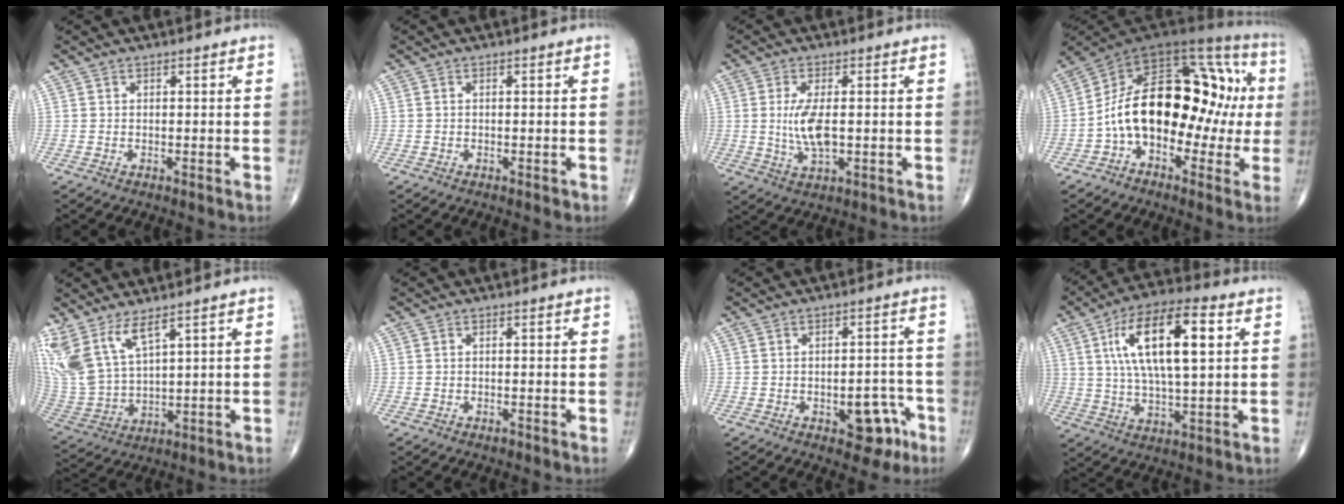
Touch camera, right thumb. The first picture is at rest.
{"total": 0.7, "force": [-0.2, 0.4, 0.5], "torque": [-0.008, 0.000, -0.004]}
{"total": 6.8, "force": [0.1, 2.7, 6.3], "torque": [-0.131, -0.013, 0.004]}
{"total": 23.5, "force": [-1.5, 14.1, 18.8], "torque": [-0.265, 0.070, -0.029]}
{"total": 12.4, "force": [7.8, 4.3, 8.7], "torque": [-0.197, -0.036, 0.178]}
{"total": 0.7, "force": [-0.5, 0.4, 0.4], "torque": [-0.004, 0.001, -0.009]}
{"total": 7.8, "force": [-3.6, 4.1, 5.6], "torque": [-0.041, 0.031, -0.039]}
{"total": 17.7, "force": [4.9, 6.4, 15.7], "torque": [-0.273, 0.005, 0.081]}